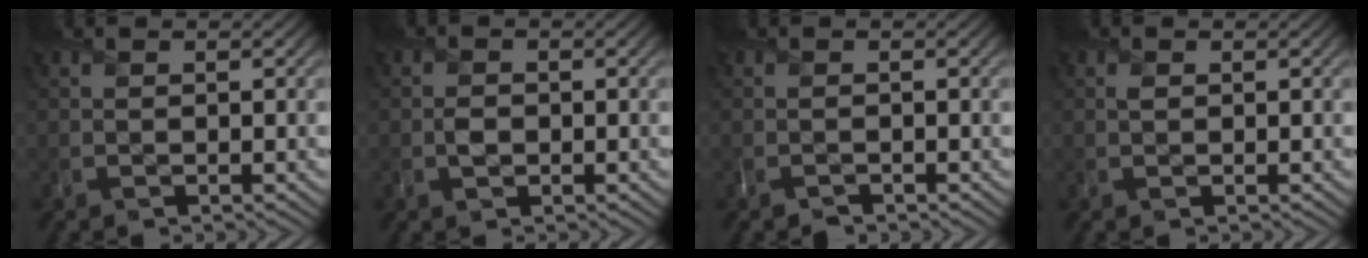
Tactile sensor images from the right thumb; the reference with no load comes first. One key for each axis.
{"total": 1.3, "fx": -0.3, "fy": 1.1, "fz": 0.6, "tx": -0.011, "ty": -0.004, "tz": -0.009}
{"total": 0.9, "fx": -0.8, "fy": 0.3, "fz": 0.1, "tx": -0.003, "ty": -0.003, "tz": -0.018}
{"total": 0.5, "fx": 0.2, "fy": 0.4, "fz": 0.2, "tx": -0.003, "ty": -0.001, "tz": 0.004}